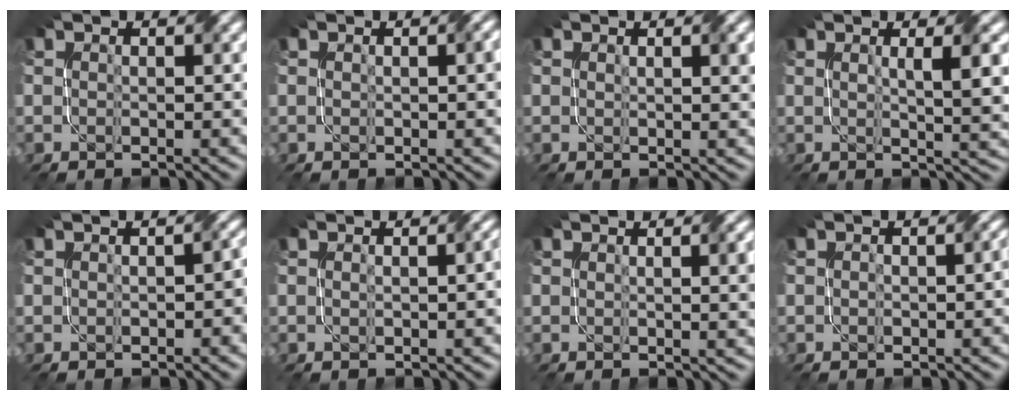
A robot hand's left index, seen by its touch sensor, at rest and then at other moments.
{"total": 1.8, "force": [0.3, 0.5, 1.7], "torque": [-0.017, 0.005, 0.004]}
{"total": 2.3, "force": [1.0, 0.7, 2.0], "torque": [-0.018, 0.005, 0.014]}
{"total": 4.6, "force": [1.1, 1.1, 4.4], "torque": [-0.054, 0.000, 0.015]}
{"total": 2.0, "force": [-0.3, 0.9, 1.7], "torque": [-0.023, -0.001, -0.001]}
{"total": 3.0, "force": [0.3, 1.3, 2.6], "torque": [-0.019, 0.015, 0.002]}
{"total": 3.9, "force": [0.8, 1.4, 3.6], "torque": [-0.030, 0.009, 0.012]}
{"total": 2.1, "force": [-0.4, 1.1, 1.7], "torque": [-0.022, 0.002, -0.003]}